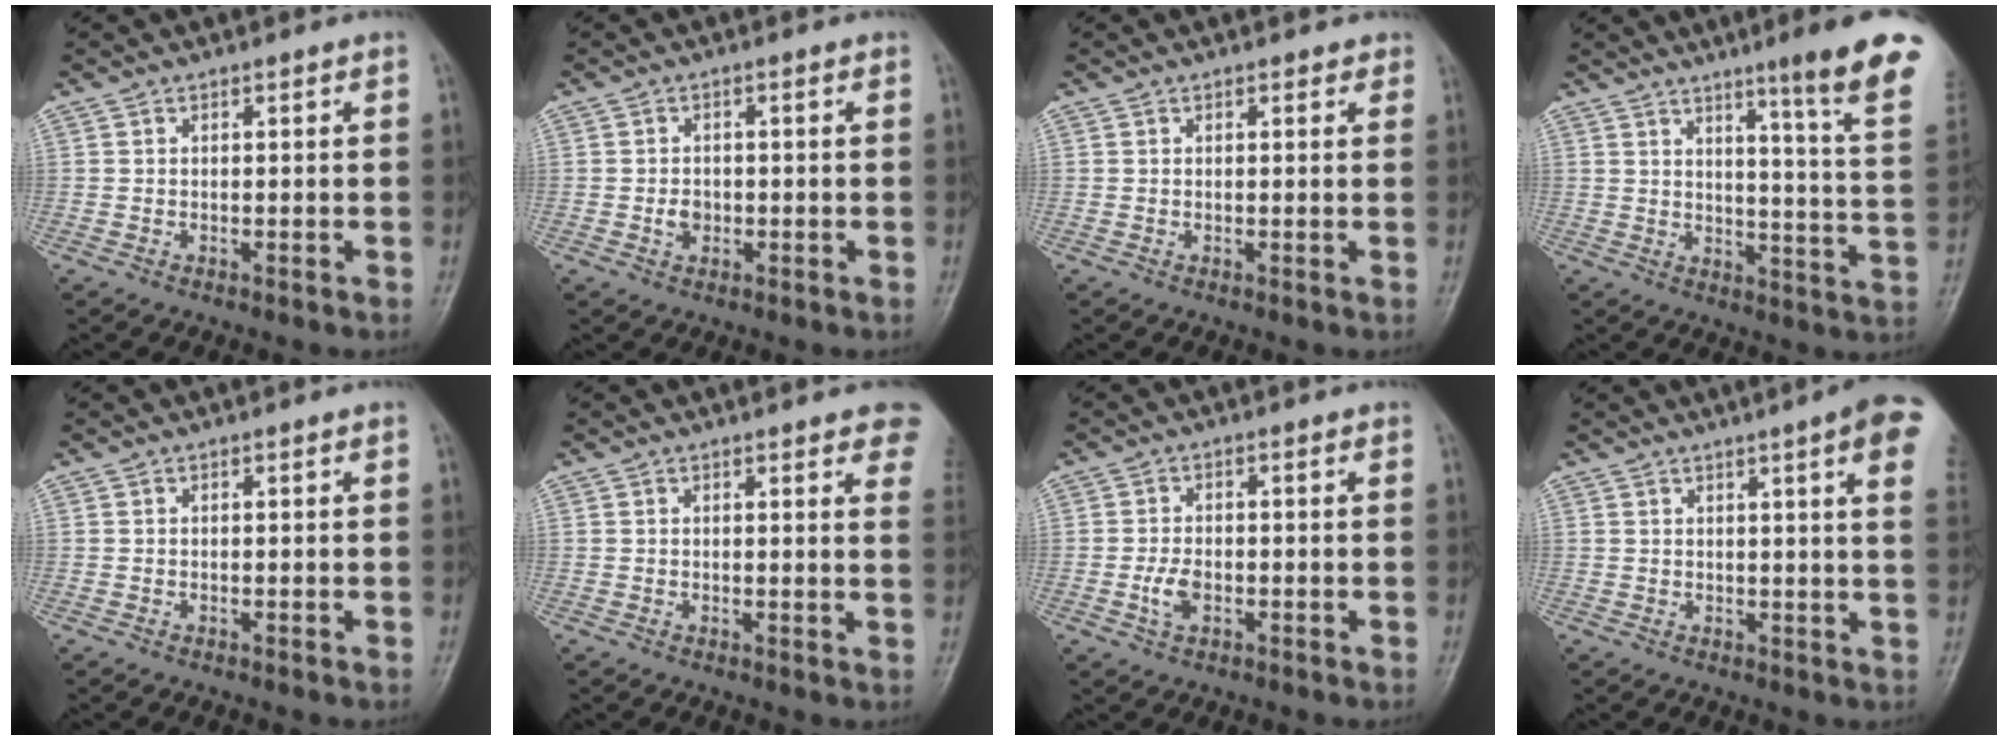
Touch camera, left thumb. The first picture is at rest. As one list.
[{"total": 2.3, "force": [-0.5, 1.9, 1.3], "torque": [-0.013, 0.004, -0.010]}, {"total": 1.2, "force": [0.8, 0.8, 0.4], "torque": [0.008, -0.004, 0.004]}, {"total": 16.8, "force": [10.7, 0.2, 12.9], "torque": [-0.151, -0.072, 0.131]}, {"total": 0.0}, {"total": 7.9, "force": [5.5, 2.1, 5.2], "torque": [-0.035, -0.014, 0.052]}, {"total": 3.4, "force": [-1.0, 2.0, 2.6], "torque": [-0.050, 0.003, -0.019]}, {"total": 10.7, "force": [5.0, 0.9, 9.4], "torque": [-0.108, -0.010, 0.049]}]